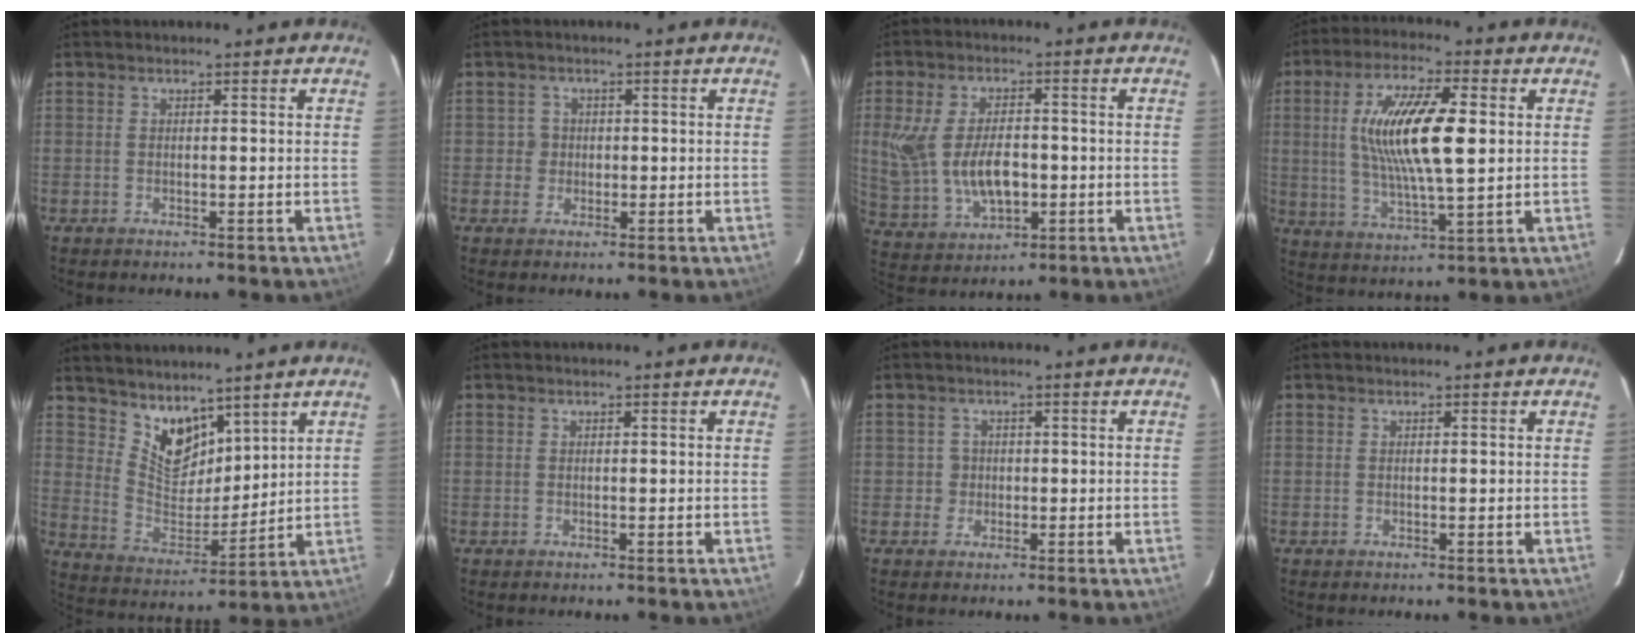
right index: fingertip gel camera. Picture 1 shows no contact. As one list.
[{"total": 2.5, "force": [-0.1, 2.5, 0.0], "torque": [0.007, 0.012, 0.000]}, {"total": 13.0, "force": [-0.6, 7.4, 10.6], "torque": [-0.225, -0.005, 0.010]}, {"total": 15.0, "force": [2.2, 4.3, 14.1], "torque": [-0.268, 0.005, 0.044]}, {"total": 10.0, "force": [7.6, 5.2, 3.9], "torque": [-0.068, -0.001, 0.156]}, {"total": 0.0}, {"total": 2.2, "force": [-0.2, 2.2, -0.1], "torque": [0.008, 0.011, -0.001]}, {"total": 0.0}]